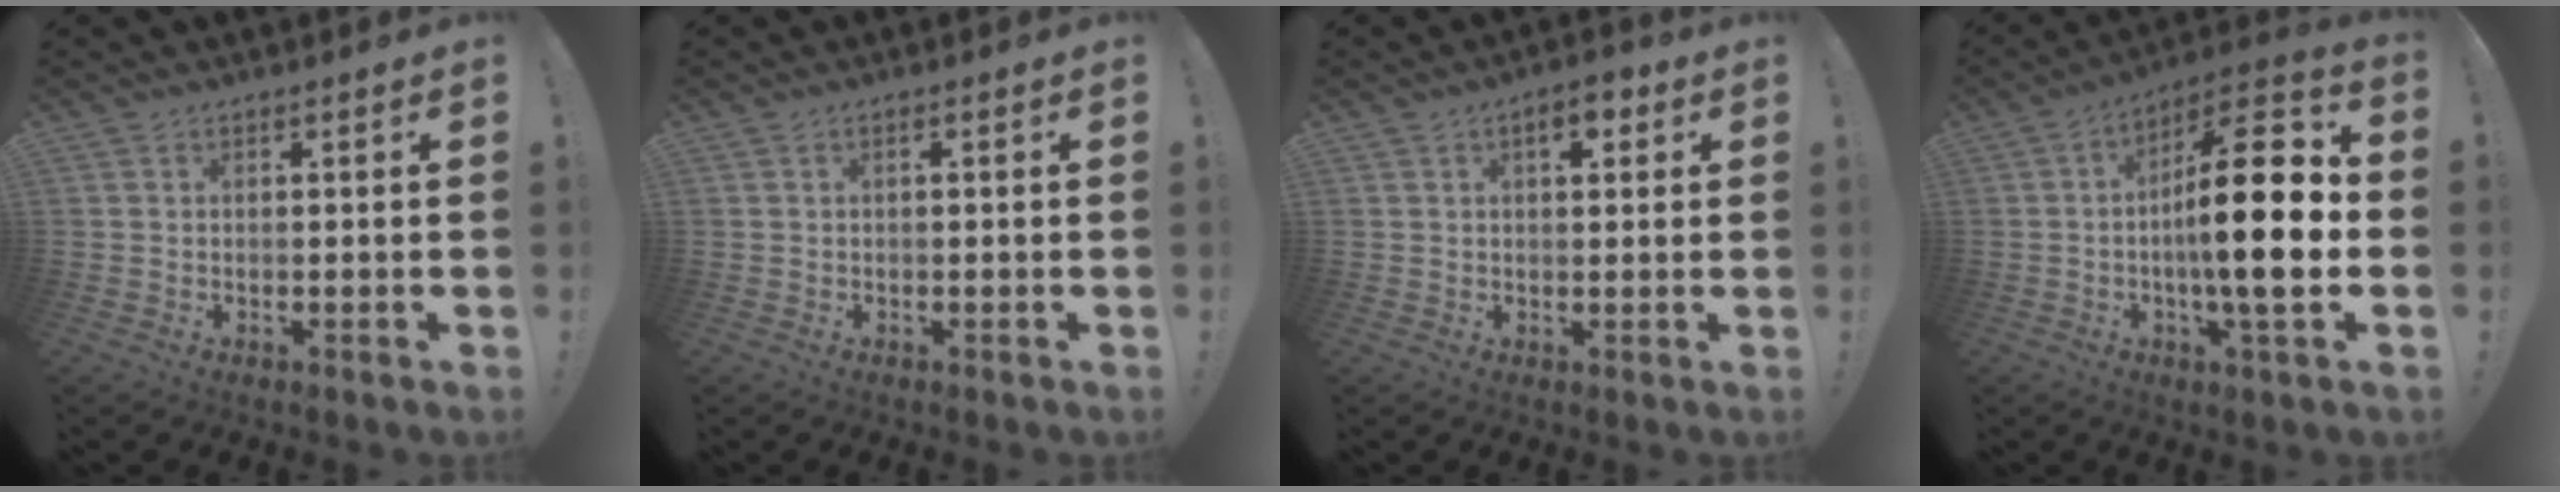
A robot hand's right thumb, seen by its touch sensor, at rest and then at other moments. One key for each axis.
{"total": 0.7, "fx": -0.3, "fy": 0.0, "fz": 0.6, "tx": -0.013, "ty": 0.000, "tz": -0.005}
{"total": 4.9, "fx": 2.2, "fy": 2.5, "fz": 3.7, "tx": -0.037, "ty": -0.004, "tz": 0.031}
{"total": 21.6, "fx": -1.8, "fy": 5.2, "fz": 20.9, "tx": -0.357, "ty": 0.001, "tz": -0.040}